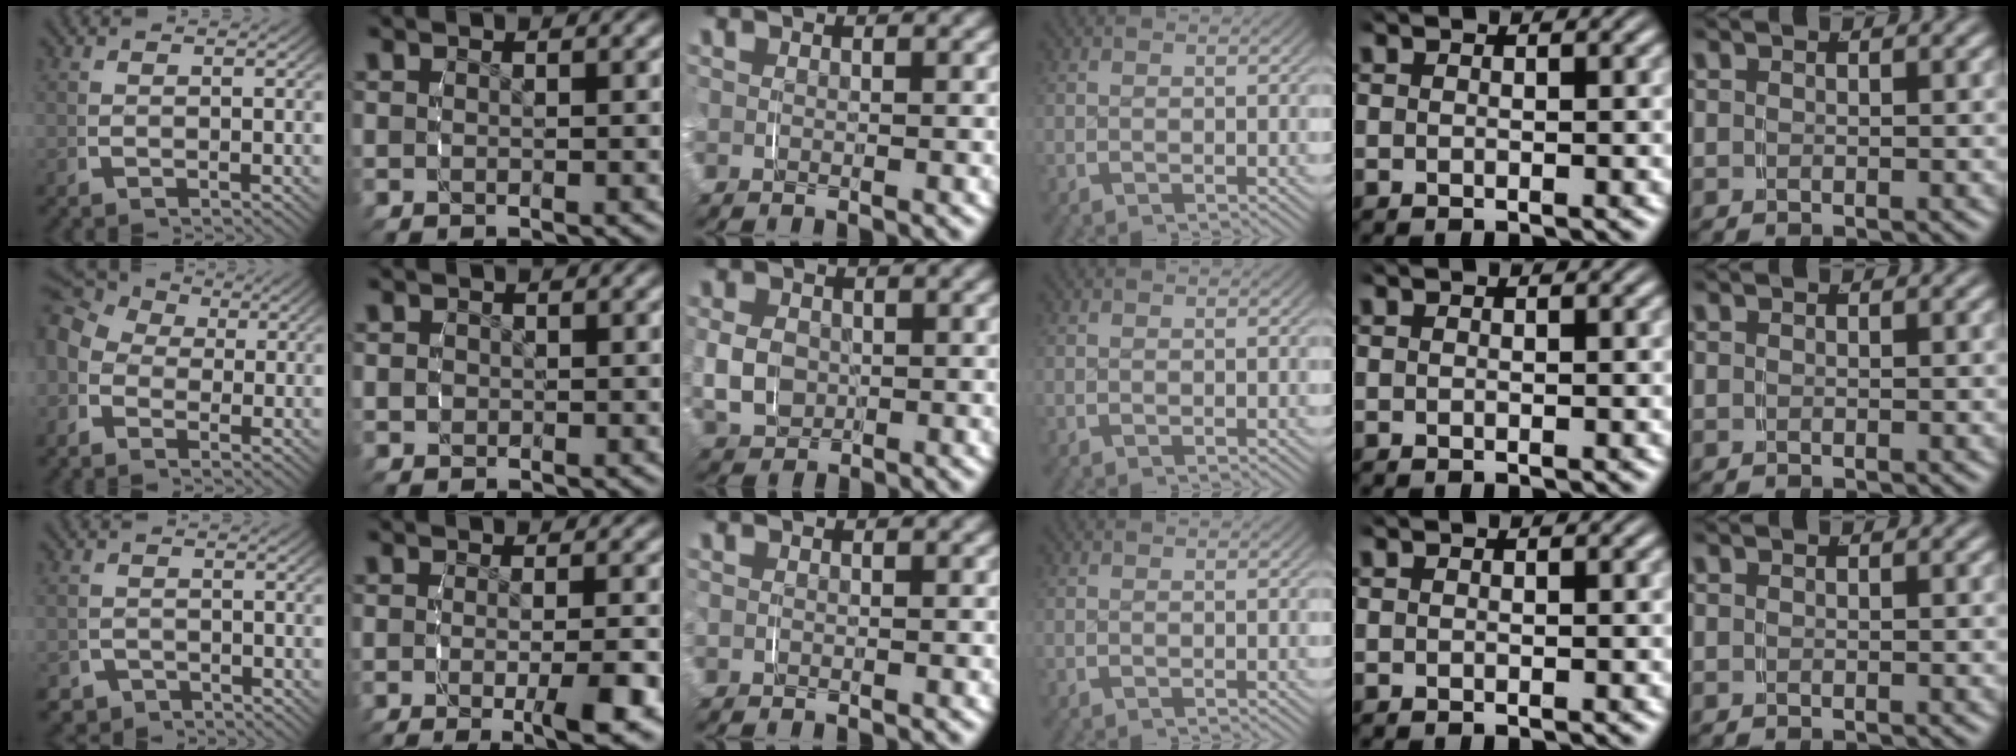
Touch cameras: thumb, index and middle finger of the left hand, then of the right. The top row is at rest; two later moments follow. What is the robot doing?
{"motion": "grasp_and_lifting", "object": "paper towel"}